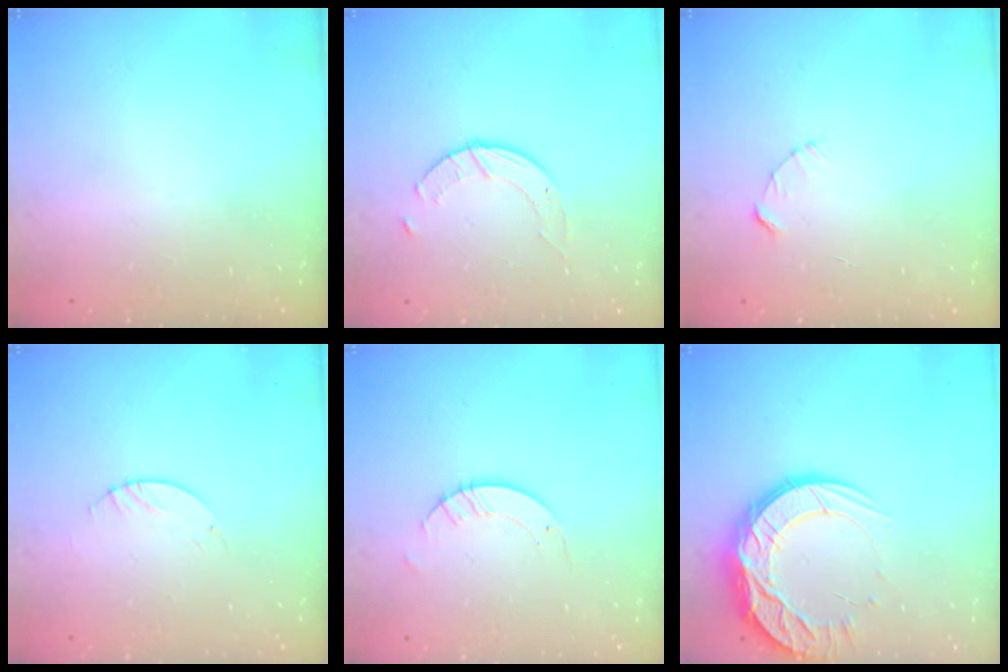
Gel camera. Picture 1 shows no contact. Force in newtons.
{"total": 5.1, "press": 5.1, "slide": 0.6}
{"total": 2.7, "press": 2.7, "slide": 0.3}
{"total": 0.9, "press": 0.8, "slide": 0.2}
{"total": 3.2, "press": 3.2, "slide": 0.3}
{"total": 16.5, "press": 16.5, "slide": 1.4}